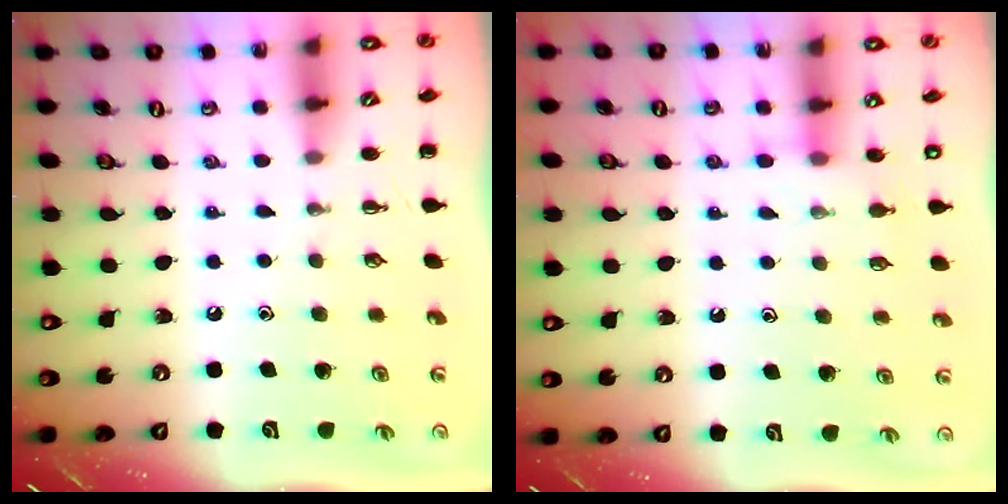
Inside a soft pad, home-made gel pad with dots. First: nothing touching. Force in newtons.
{"total": 6.8, "press": 6.8, "slide": 0.6}